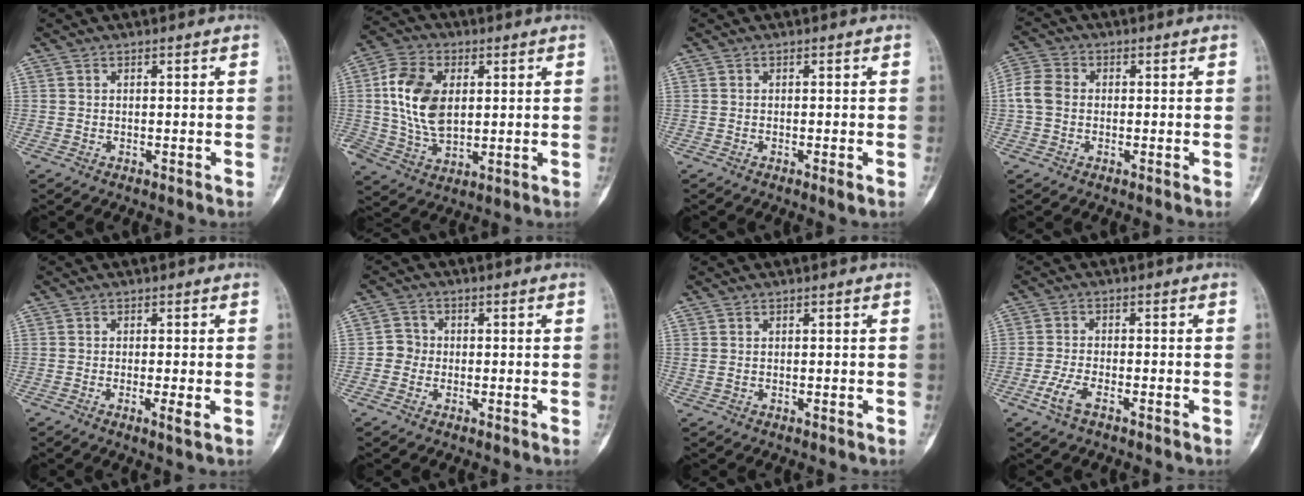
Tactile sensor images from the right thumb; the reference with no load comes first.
{"total": 12.8, "force": [2.1, 8.1, 9.7], "torque": [-0.172, 0.000, 0.039]}
{"total": 1.1, "force": [-0.5, 0.1, 1.0], "torque": [-0.018, -0.002, -0.009]}
{"total": 5.5, "force": [-0.5, 4.4, 3.3], "torque": [-0.070, 0.014, -0.021]}
{"total": 2.3, "force": [-0.5, 0.2, 2.3], "torque": [-0.042, -0.006, -0.011]}
{"total": 3.1, "force": [-0.6, 3.0, 0.7], "torque": [0.008, 0.010, -0.021]}
{"total": 0.8, "force": [0.2, 0.4, 0.6], "torque": [-0.014, 0.002, 0.011]}
{"total": 4.0, "force": [-2.2, 1.5, 3.0], "torque": [-0.066, 0.011, -0.042]}